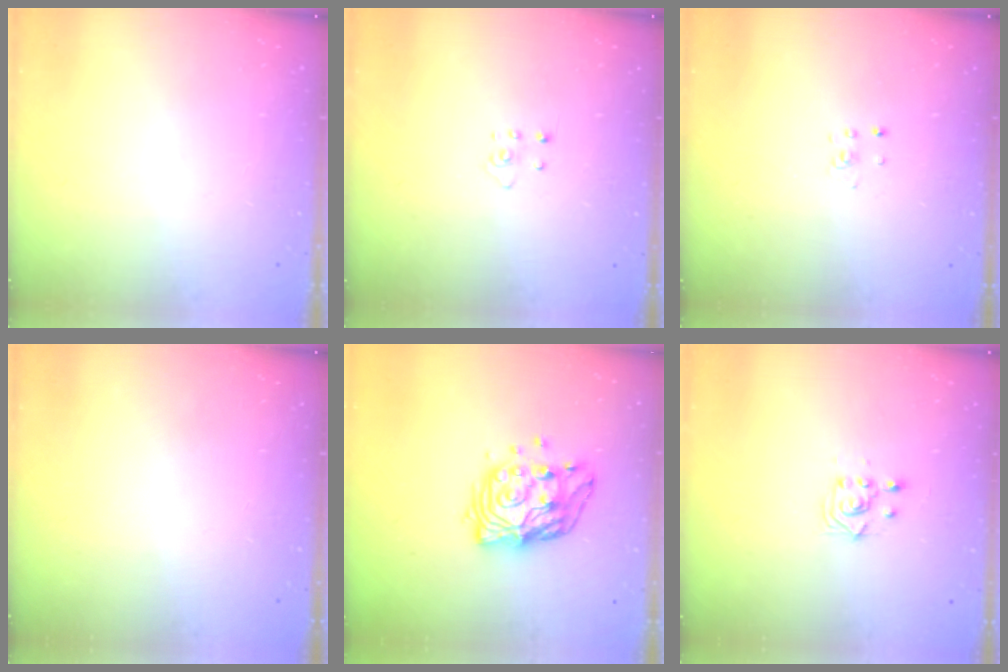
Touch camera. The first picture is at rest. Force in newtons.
{"total": 2.9, "press": 2.9, "slide": 0.2}
{"total": 2.6, "press": 2.6, "slide": 0.3}
{"total": 0.0}
{"total": 14.0, "press": 13.9, "slide": 1.7}
{"total": 3.2, "press": 3.1, "slide": 0.9}